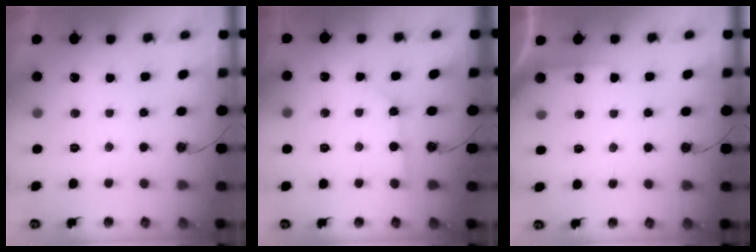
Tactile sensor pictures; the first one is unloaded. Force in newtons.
{"total": 2.0, "press": 2.0, "slide": 0.2}
{"total": 3.9, "press": 3.8, "slide": 0.5}